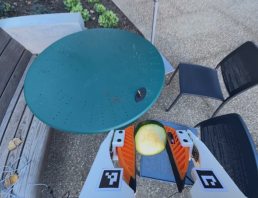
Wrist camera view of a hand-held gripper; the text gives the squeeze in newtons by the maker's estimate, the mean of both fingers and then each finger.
{"total": 13.8, "left": 14.1, "right": 13.5}